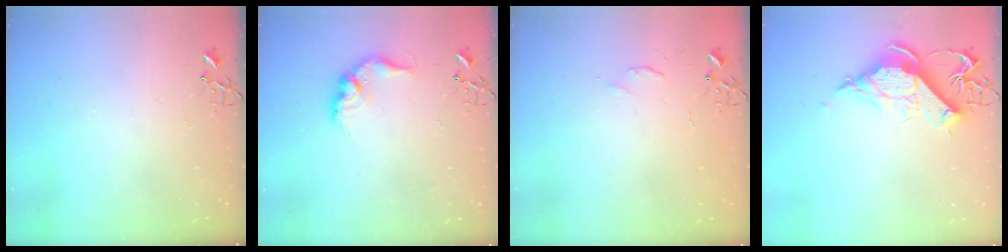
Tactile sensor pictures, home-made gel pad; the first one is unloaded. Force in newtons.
{"total": 12.4, "press": 12.4, "slide": 0.6}
{"total": 4.1, "press": 4.1, "slide": 0.7}
{"total": 13.2, "press": 13.1, "slide": 1.6}